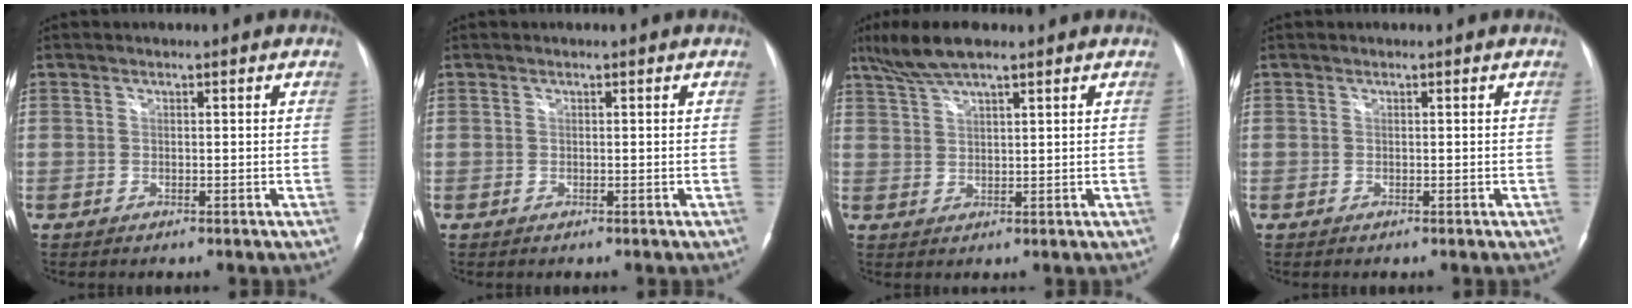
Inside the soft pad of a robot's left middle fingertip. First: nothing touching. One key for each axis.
{"total": 0.0}
{"total": 6.5, "fx": 5.0, "fy": 0.9, "fz": 4.1, "tx": -0.091, "ty": 0.019, "tz": 0.095}
{"total": 0.0}